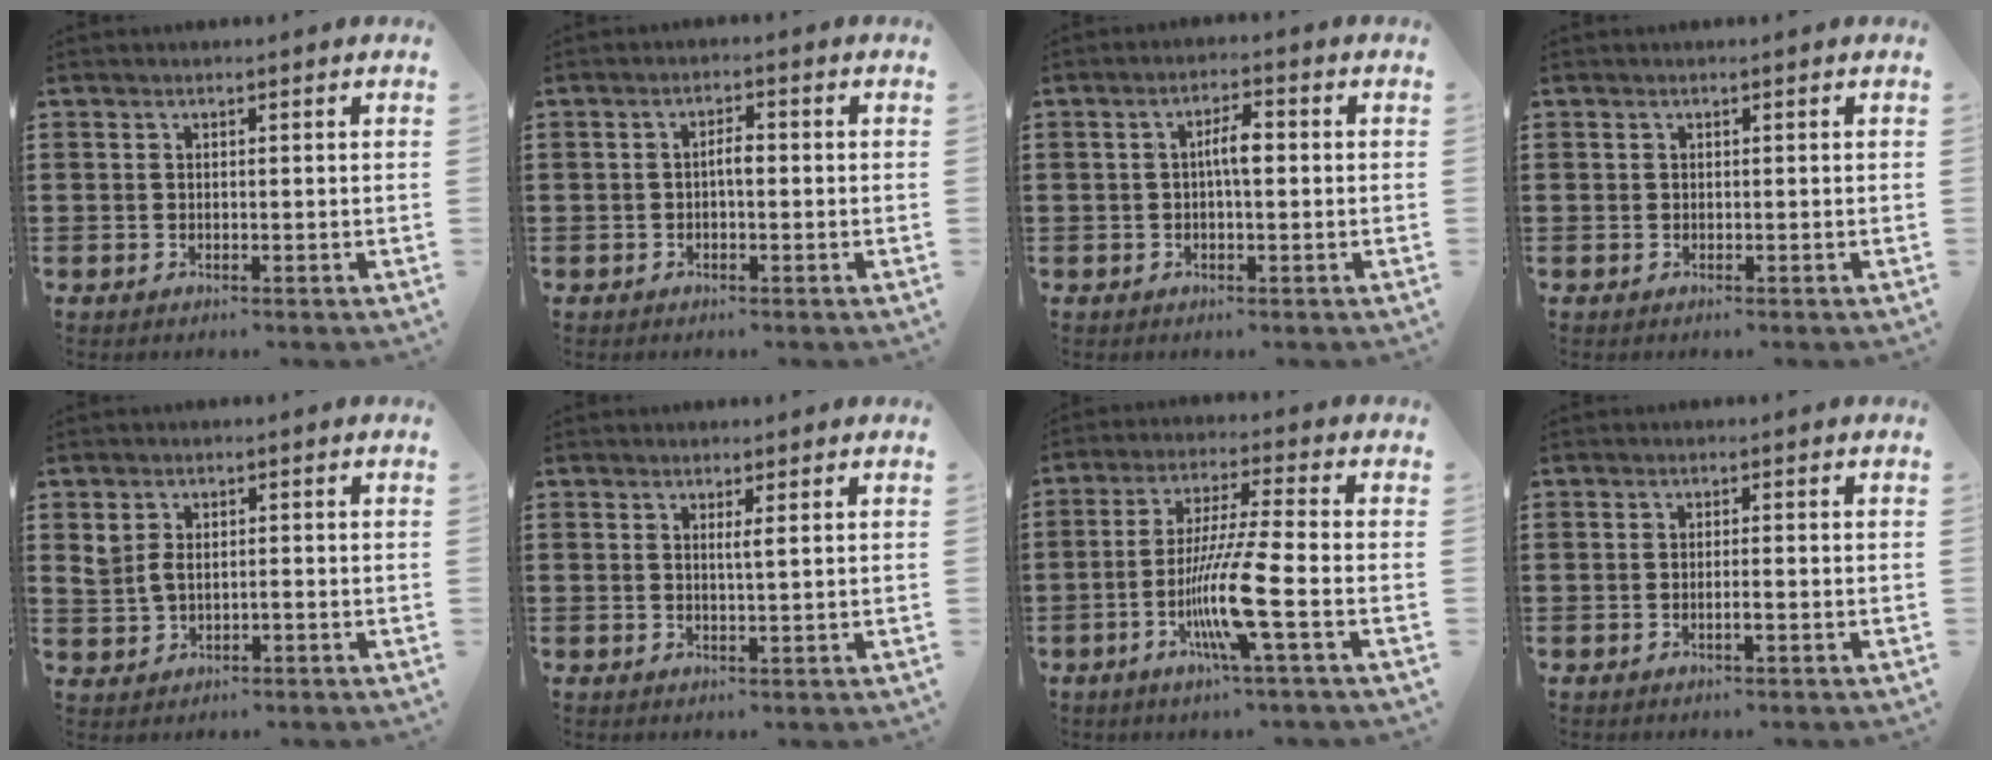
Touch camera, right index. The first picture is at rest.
{"total": 2.2, "force": [-0.3, 0.7, 2.0], "torque": [-0.038, 0.004, -0.008]}
{"total": 3.8, "force": [-0.1, 1.1, 3.7], "torque": [-0.066, 0.005, -0.004]}
{"total": 0.0}
{"total": 2.2, "force": [0.2, 1.2, 1.8], "torque": [-0.037, 0.003, 0.003]}
{"total": 1.4, "force": [0.6, -0.1, 1.2], "torque": [-0.025, -0.001, 0.009]}
{"total": 10.7, "force": [-3.7, -0.1, 10.0], "torque": [-0.207, -0.021, -0.078]}
{"total": 1.5, "force": [-0.6, 0.1, 1.4], "torque": [-0.025, -0.003, -0.011]}